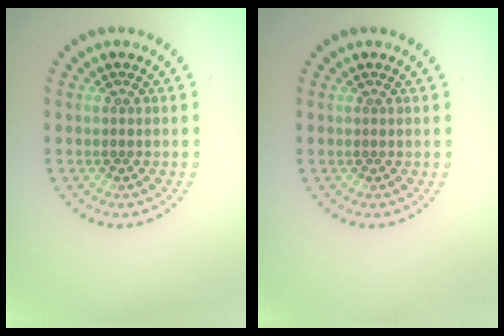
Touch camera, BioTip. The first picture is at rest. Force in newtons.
{"total": 0.0}